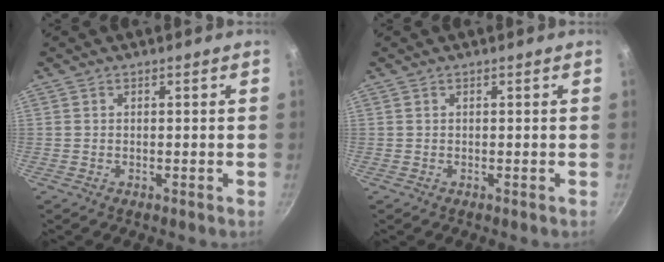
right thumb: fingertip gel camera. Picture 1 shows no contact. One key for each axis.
{"total": 0.0}